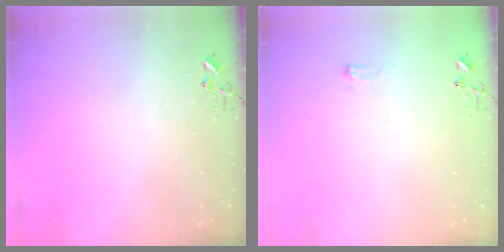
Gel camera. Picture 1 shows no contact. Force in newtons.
{"total": 4.4, "press": 4.3, "slide": 0.5}